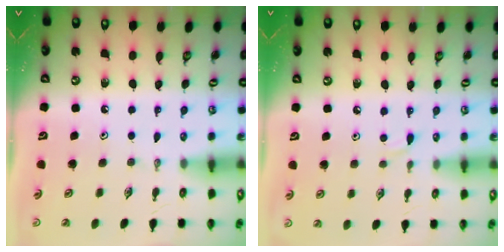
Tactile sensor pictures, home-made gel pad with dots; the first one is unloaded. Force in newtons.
{"total": 3.7, "press": 3.6, "slide": 0.5}